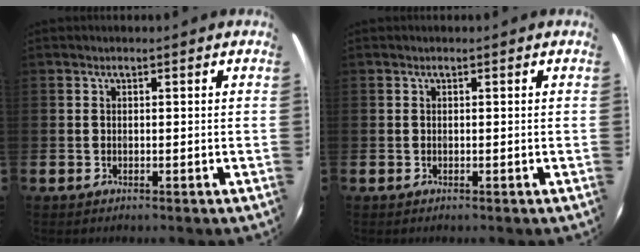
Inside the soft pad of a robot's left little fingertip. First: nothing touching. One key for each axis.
{"total": 0.0}